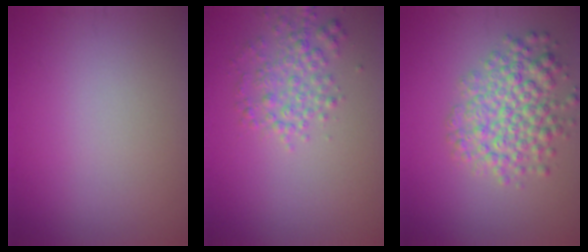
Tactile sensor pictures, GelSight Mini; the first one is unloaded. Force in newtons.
{"total": 2.9, "press": 2.9, "slide": 0.1}
{"total": 5.4, "press": 5.4, "slide": 0.2}